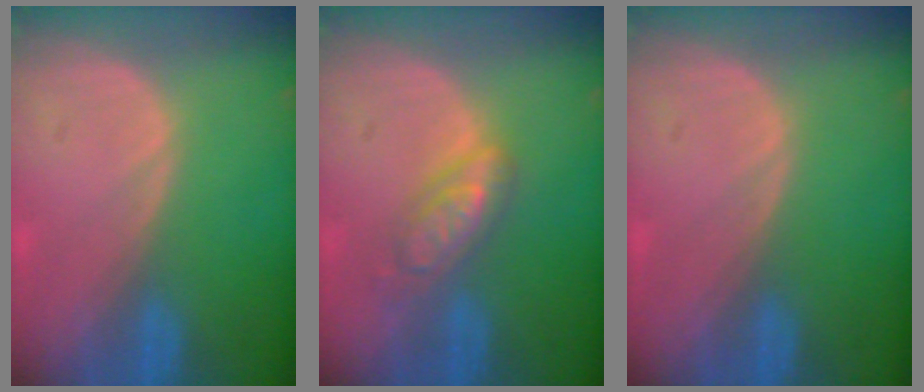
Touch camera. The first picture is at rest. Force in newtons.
{"total": 4.9, "press": 4.9, "slide": 0.1}
{"total": 0.0}